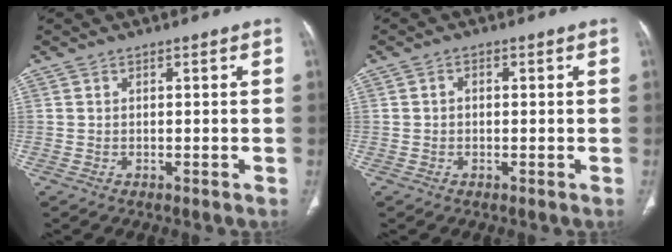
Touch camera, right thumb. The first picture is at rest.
{"total": 1.1, "force": [0.0, 0.9, 0.6], "torque": [-0.007, 0.005, -0.003]}